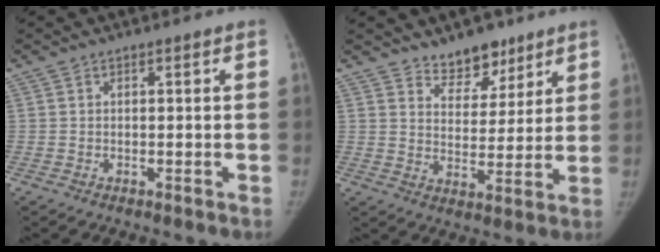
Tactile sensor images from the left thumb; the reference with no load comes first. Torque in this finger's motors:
{"motor_torque": [0.05, 0.09, -0.07, 0.24, -0.04]}